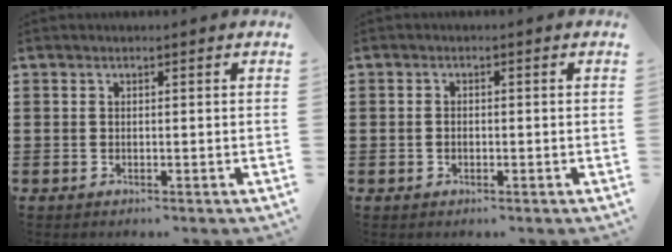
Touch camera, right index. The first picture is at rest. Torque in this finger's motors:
{"motor_torque": [-0.88, 0.60, -0.10, -0.01]}